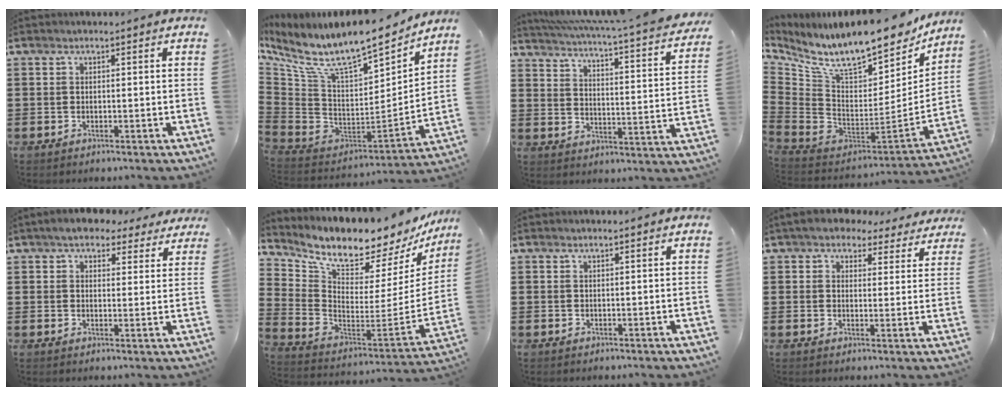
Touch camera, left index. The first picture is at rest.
{"total": 11.3, "force": [8.3, 3.0, 6.9], "torque": [-0.156, -0.067, 0.138]}
{"total": 3.7, "force": [3.2, -0.3, 1.8], "torque": [-0.055, -0.036, 0.045]}
{"total": 12.5, "force": [10.1, 2.6, 6.9], "torque": [-0.158, -0.087, 0.173]}
{"total": 5.2, "force": [4.7, 1.5, 1.6], "torque": [-0.040, -0.006, 0.086]}
{"total": 8.0, "force": [7.4, 1.2, 2.7], "torque": [-0.083, -0.085, 0.120]}
{"total": 1.0, "force": [1.0, 0.0, 0.4], "torque": [-0.009, 0.000, 0.018]}
{"total": 4.8, "force": [4.4, 1.3, 1.2], "torque": [-0.044, -0.013, 0.081]}